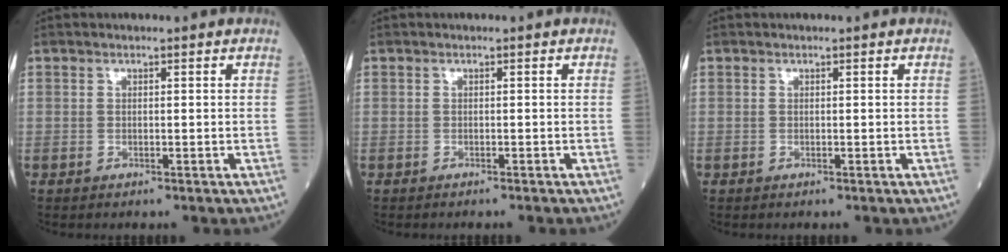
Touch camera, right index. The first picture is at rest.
{"total": 1.0, "force": [-0.9, 0.0, 0.4], "torque": [-0.005, 0.000, -0.012]}
{"total": 0.0}